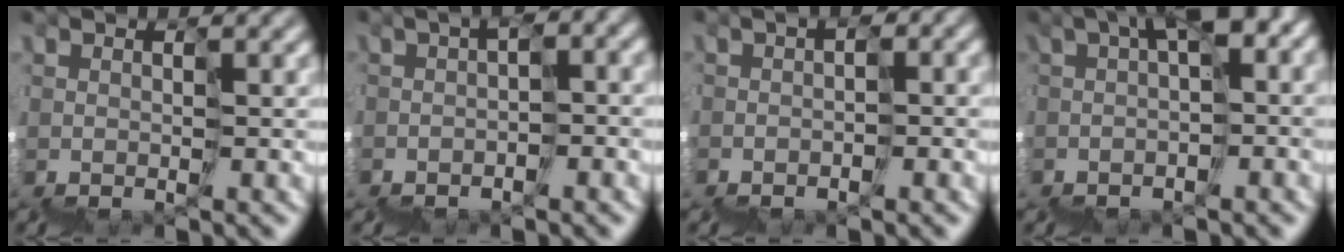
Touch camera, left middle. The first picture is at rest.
{"total": 3.0, "force": [-2.3, 0.4, 1.9], "torque": [-0.037, -0.006, -0.035]}
{"total": 2.2, "force": [-2.0, 0.5, 0.8], "torque": [-0.009, -0.006, -0.030]}
{"total": 4.7, "force": [0.1, 0.7, 4.6], "torque": [-0.085, 0.018, -0.002]}